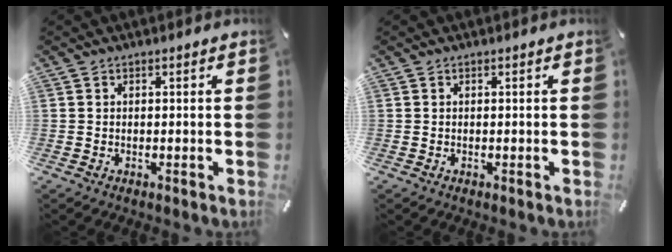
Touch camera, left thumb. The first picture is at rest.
{"total": 0.0}